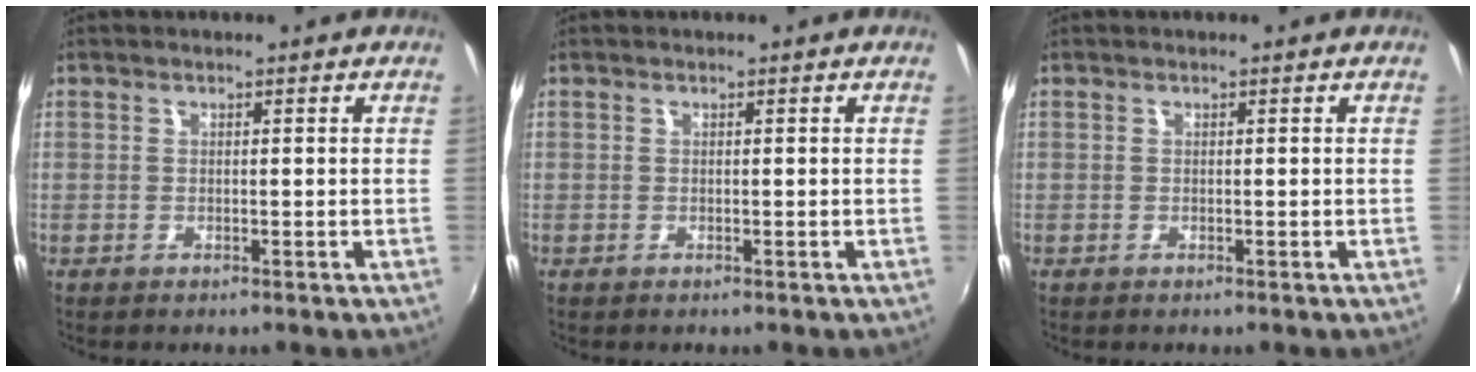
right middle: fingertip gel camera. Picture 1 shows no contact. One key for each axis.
{"total": 0.0}
{"total": 0.0}